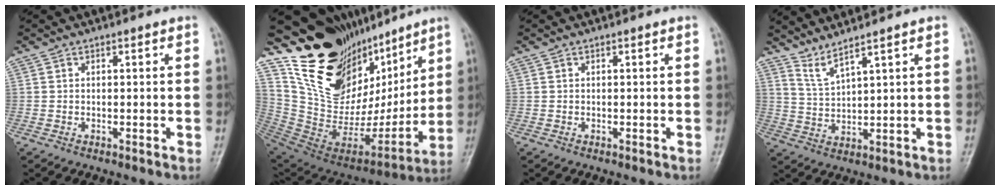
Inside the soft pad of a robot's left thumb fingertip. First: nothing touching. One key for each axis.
{"total": 27.3, "fx": 18.1, "fy": 15.1, "fz": 13.9, "tx": -0.183, "ty": -0.076, "tz": 0.322}
{"total": 0.0}
{"total": 4.2, "fx": 3.6, "fy": -0.3, "fz": 2.0, "tx": -0.045, "ty": -0.040, "tz": 0.085}